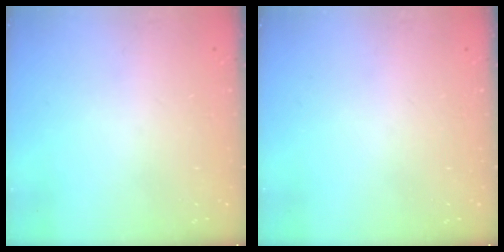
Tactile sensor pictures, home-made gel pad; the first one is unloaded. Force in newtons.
{"total": 0.0}